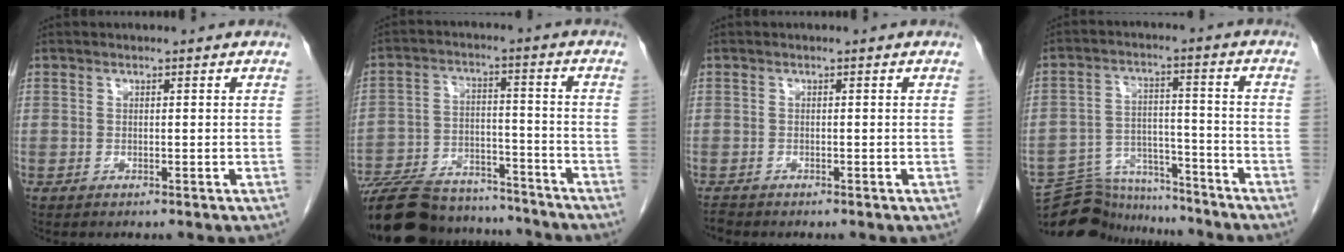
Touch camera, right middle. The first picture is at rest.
{"total": 21.2, "force": [-18.9, 5.8, 7.5], "torque": [-0.174, -0.009, -0.290]}
{"total": 0.9, "force": [-0.8, 0.1, 0.0], "torque": [-0.007, -0.004, -0.017]}
{"total": 12.2, "force": [-11.9, 2.4, 0.9], "torque": [-0.014, 0.029, -0.194]}